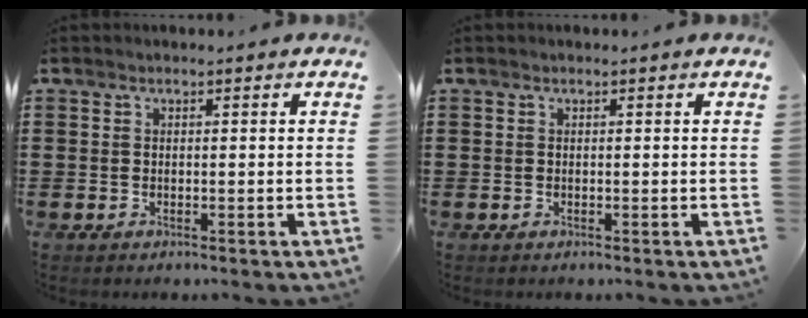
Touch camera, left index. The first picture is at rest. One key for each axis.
{"total": 0.0}